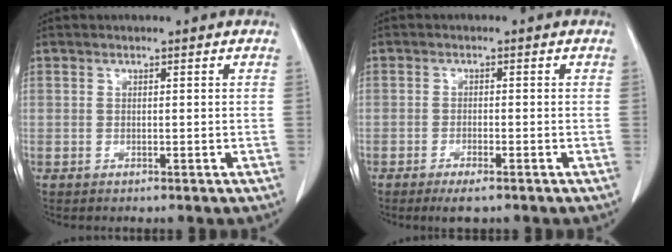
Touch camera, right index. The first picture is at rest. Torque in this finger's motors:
{"motor_torque": [0.21, -0.17, 0.07, 0.04]}